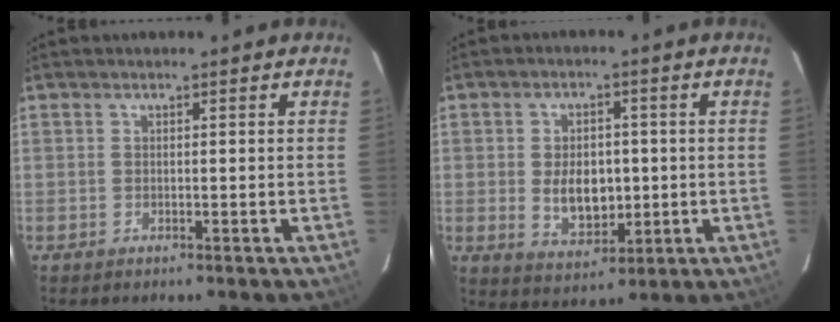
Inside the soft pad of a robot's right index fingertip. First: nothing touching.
{"total": 8.2, "force": [-0.4, 5.4, 6.1], "torque": [-0.115, -0.004, 0.005]}